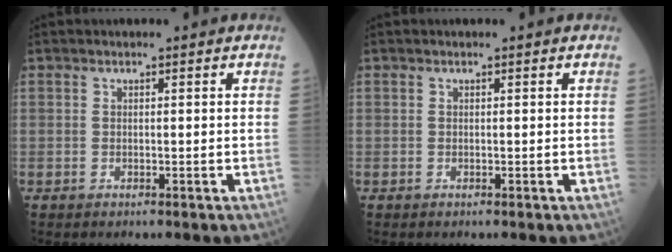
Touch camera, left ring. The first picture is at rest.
{"total": 0.0}